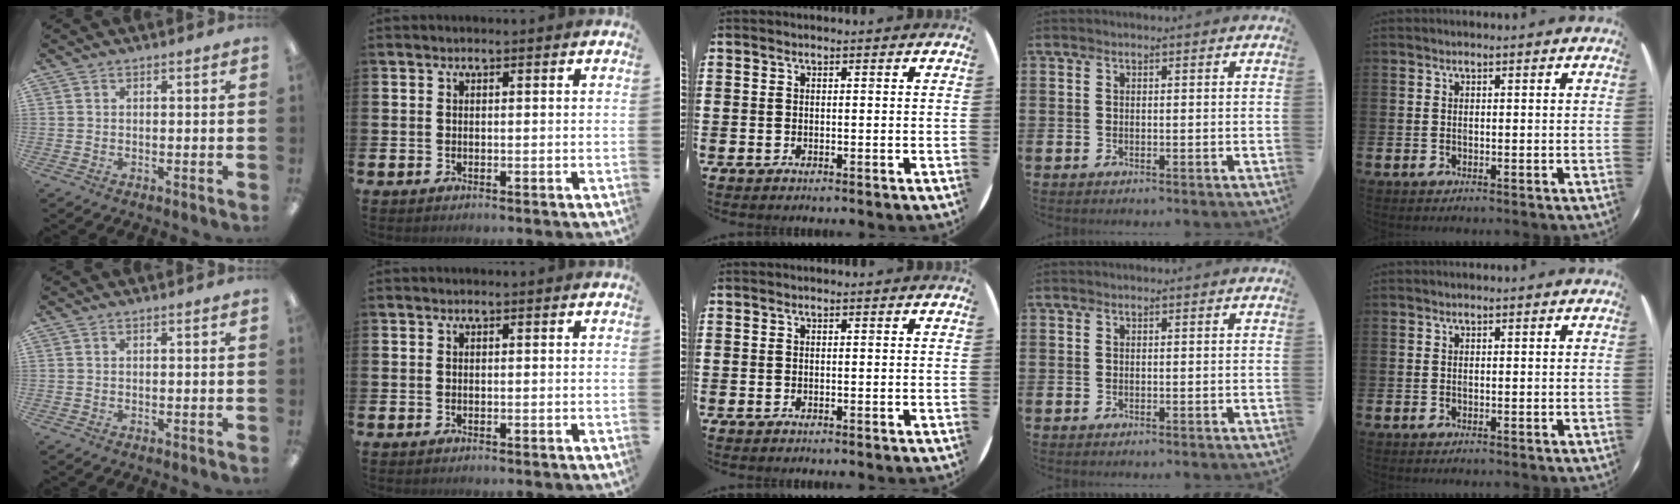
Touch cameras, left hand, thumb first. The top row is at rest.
{}